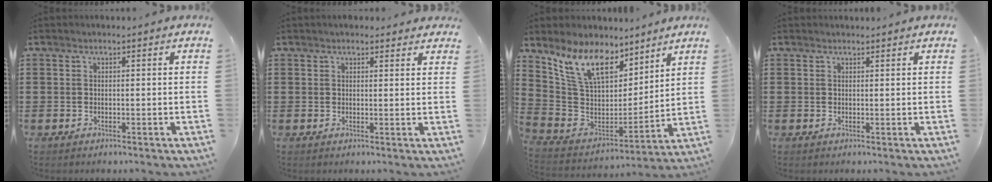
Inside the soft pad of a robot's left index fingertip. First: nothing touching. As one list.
[{"total": 1.7, "force": [1.6, 0.5, 0.4], "torque": [-0.010, 0.006, 0.030]}, {"total": 11.3, "force": [8.6, 4.7, 5.7], "torque": [-0.159, -0.040, 0.158]}, {"total": 0.6, "force": [0.6, 0.1, 0.1], "torque": [-0.004, 0.000, 0.012]}]